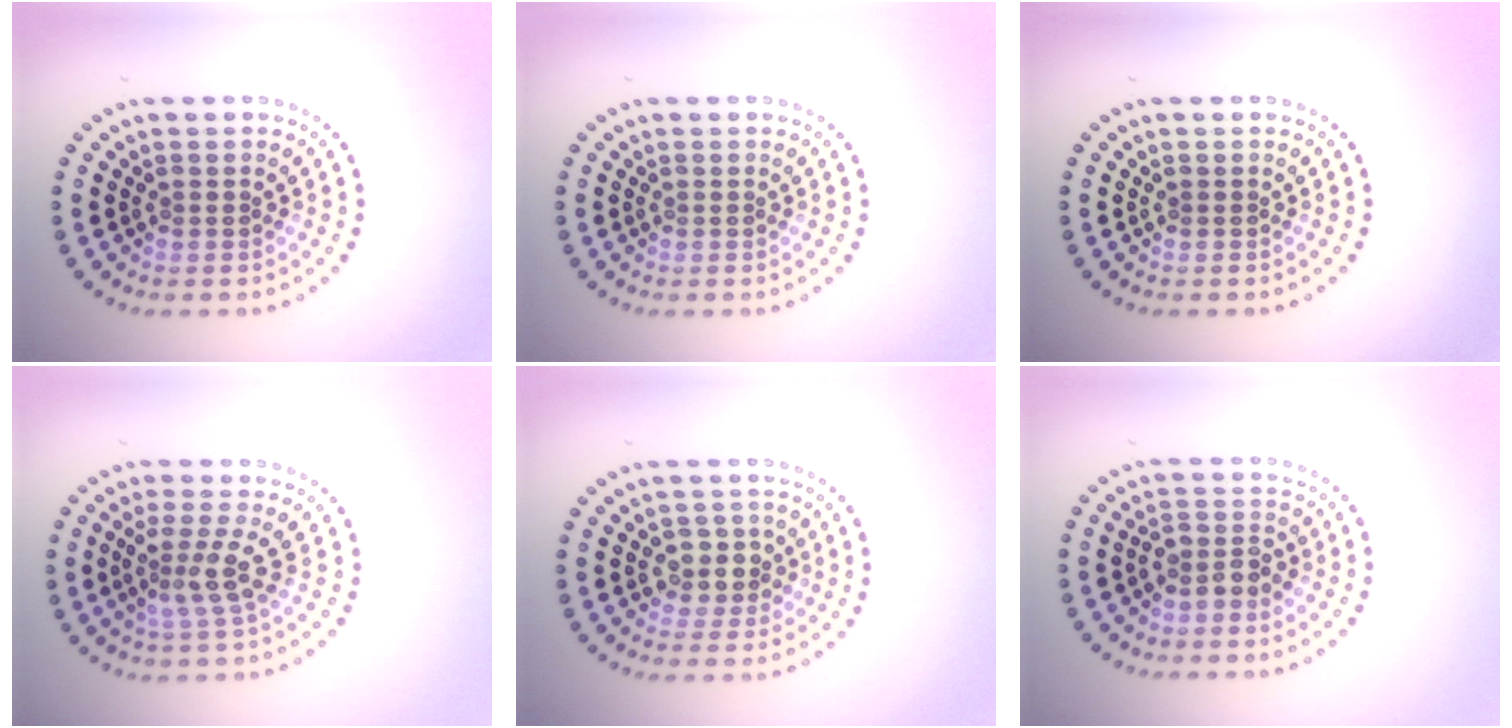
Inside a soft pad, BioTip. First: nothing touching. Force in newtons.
{"total": 0.0}
{"total": 0.0}
{"total": 3.0, "press": 2.4, "slide": 1.9}
{"total": 2.6, "press": 2.3, "slide": 1.1}
{"total": 2.2, "press": 1.9, "slide": 1.1}